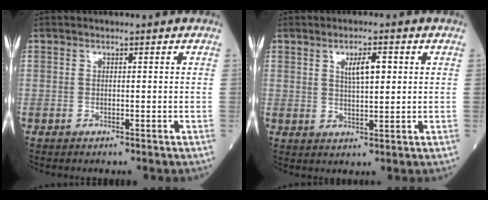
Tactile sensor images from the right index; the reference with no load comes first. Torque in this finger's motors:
{"motor_torque": [0.09, 0.19, 0.01, 0.05]}